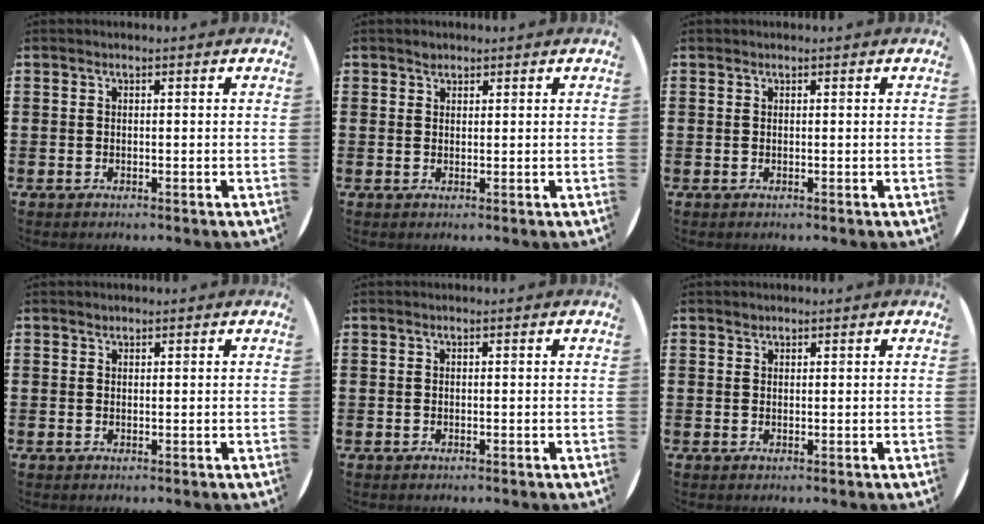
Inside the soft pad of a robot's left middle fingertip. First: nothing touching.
{"total": 1.2, "force": [1.0, 0.6, 0.1], "torque": [0.005, -0.001, 0.017]}
{"total": 0.0}
{"total": 0.6, "force": [0.5, 0.2, -0.1], "torque": [0.001, 0.003, 0.010]}
{"total": 0.0}
{"total": 0.7, "force": [0.7, 0.3, -0.1], "torque": [0.002, 0.003, 0.013]}